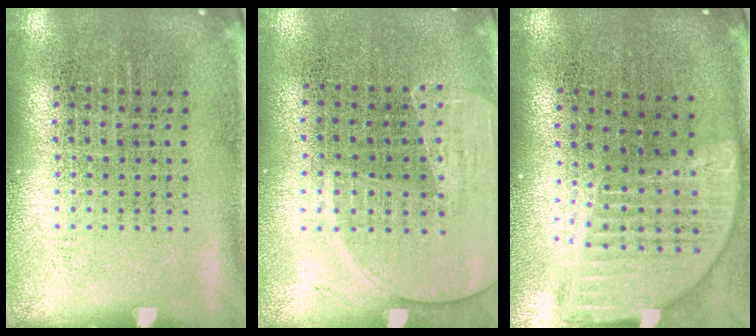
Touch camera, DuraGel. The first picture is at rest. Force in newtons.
{"total": 1.6, "press": 1.4, "slide": 0.8}
{"total": 1.9, "press": 1.5, "slide": 1.2}